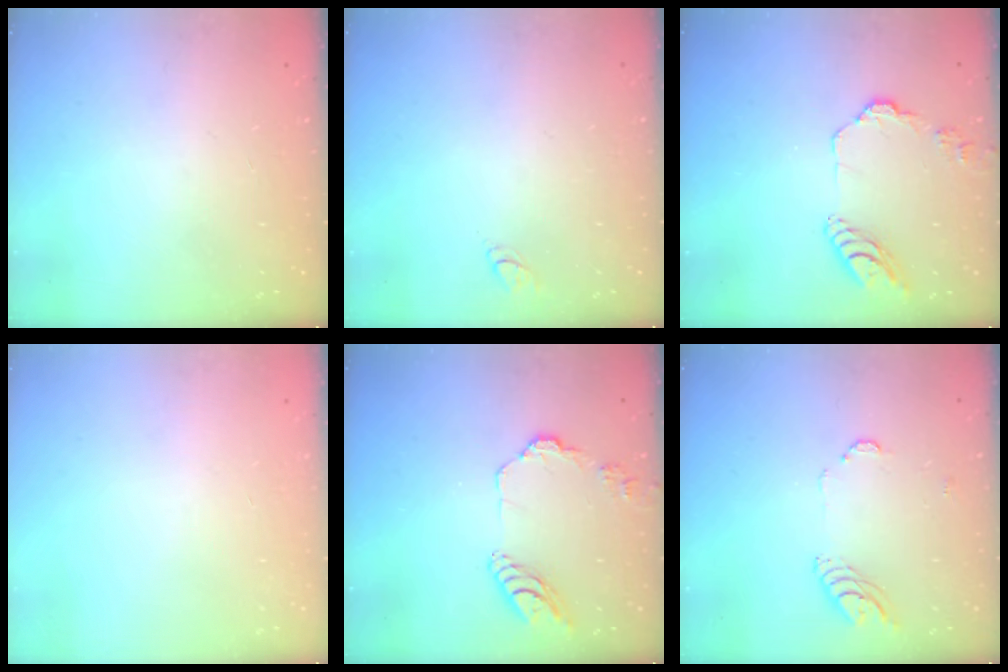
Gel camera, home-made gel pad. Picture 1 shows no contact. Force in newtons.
{"total": 3.0, "press": 3.0, "slide": 0.2}
{"total": 11.0, "press": 11.0, "slide": 1.1}
{"total": 0.0}
{"total": 11.0, "press": 11.0, "slide": 1.1}
{"total": 7.5, "press": 7.5, "slide": 0.7}